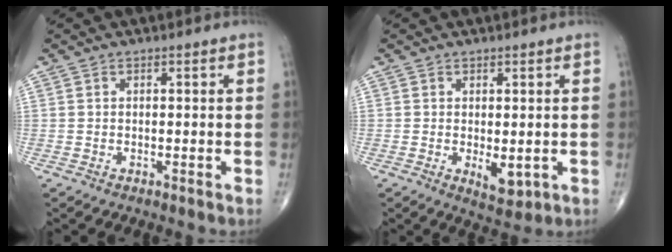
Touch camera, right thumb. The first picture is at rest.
{"total": 4.1, "force": [-0.7, 2.0, 3.6], "torque": [-0.043, -0.011, -0.002]}